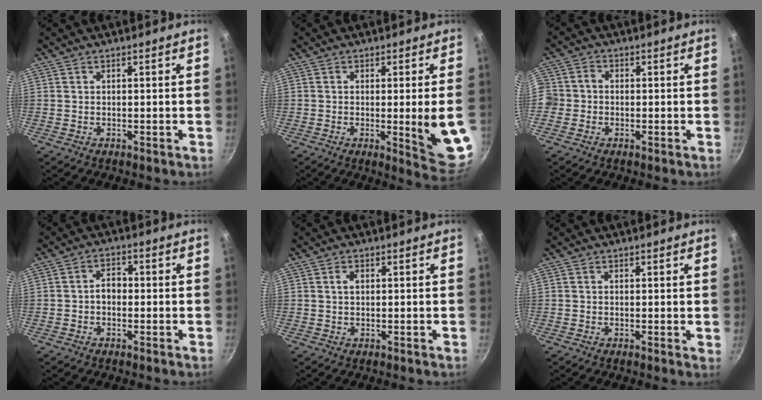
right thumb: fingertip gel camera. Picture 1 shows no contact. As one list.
[{"total": 10.8, "force": [-1.1, 1.3, 10.6], "torque": [-0.127, -0.011, -0.009]}, {"total": 4.3, "force": [-1.3, 3.9, 1.3], "torque": [-0.014, 0.016, -0.036]}, {"total": 3.4, "force": [-0.6, 2.5, 2.2], "torque": [-0.022, 0.016, -0.016]}, {"total": 1.6, "force": [0.3, 1.1, 1.1], "torque": [-0.018, 0.004, 0.004]}, {"total": 0.9, "force": [0.1, 0.3, 0.8], "torque": [-0.011, -0.001, -0.002]}]